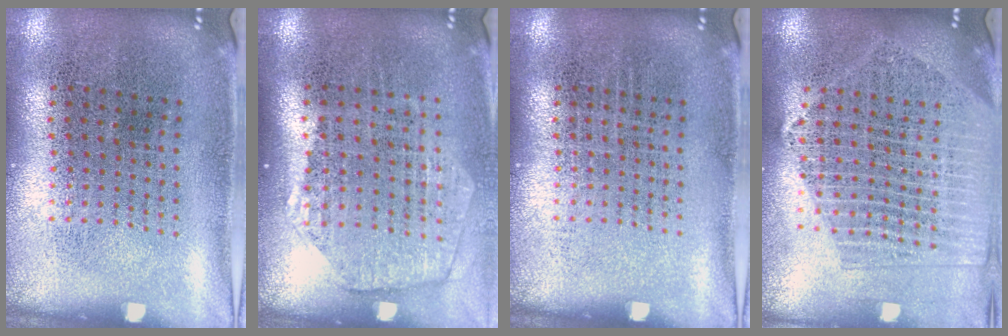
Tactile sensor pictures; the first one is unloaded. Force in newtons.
{"total": 1.8, "press": 1.7, "slide": 0.8}
{"total": 0.0}
{"total": 2.1, "press": 1.9, "slide": 0.9}